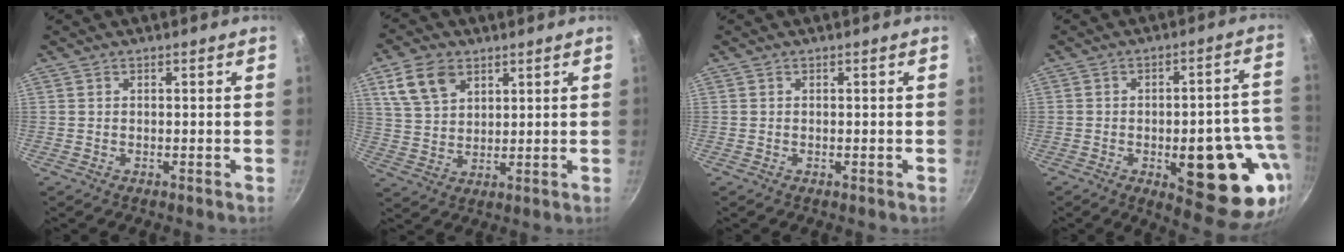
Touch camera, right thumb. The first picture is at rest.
{"total": 9.2, "force": [4.7, 6.0, 5.2], "torque": [-0.085, -0.007, 0.094]}
{"total": 0.0}
{"total": 20.5, "force": [-6.1, 8.1, 17.8], "torque": [-0.164, 0.018, -0.074]}